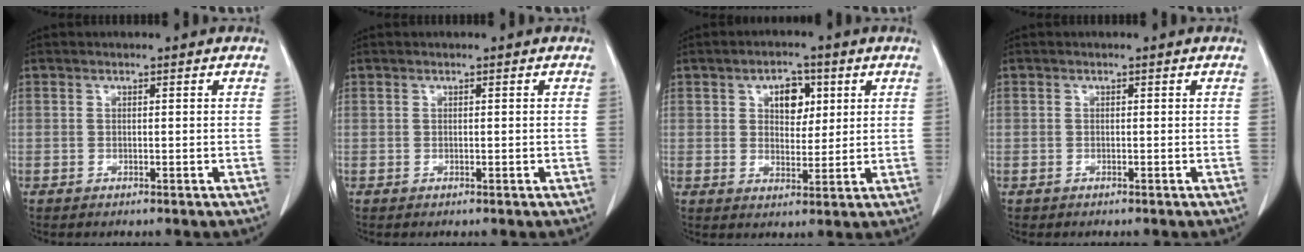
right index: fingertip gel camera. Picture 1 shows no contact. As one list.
[{"total": 0.0}, {"total": 5.6, "force": [2.1, 3.4, 3.9], "torque": [-0.058, 0.011, 0.035]}, {"total": 0.7, "force": [-0.3, 0.6, -0.1], "torque": [0.002, 0.006, -0.008]}]